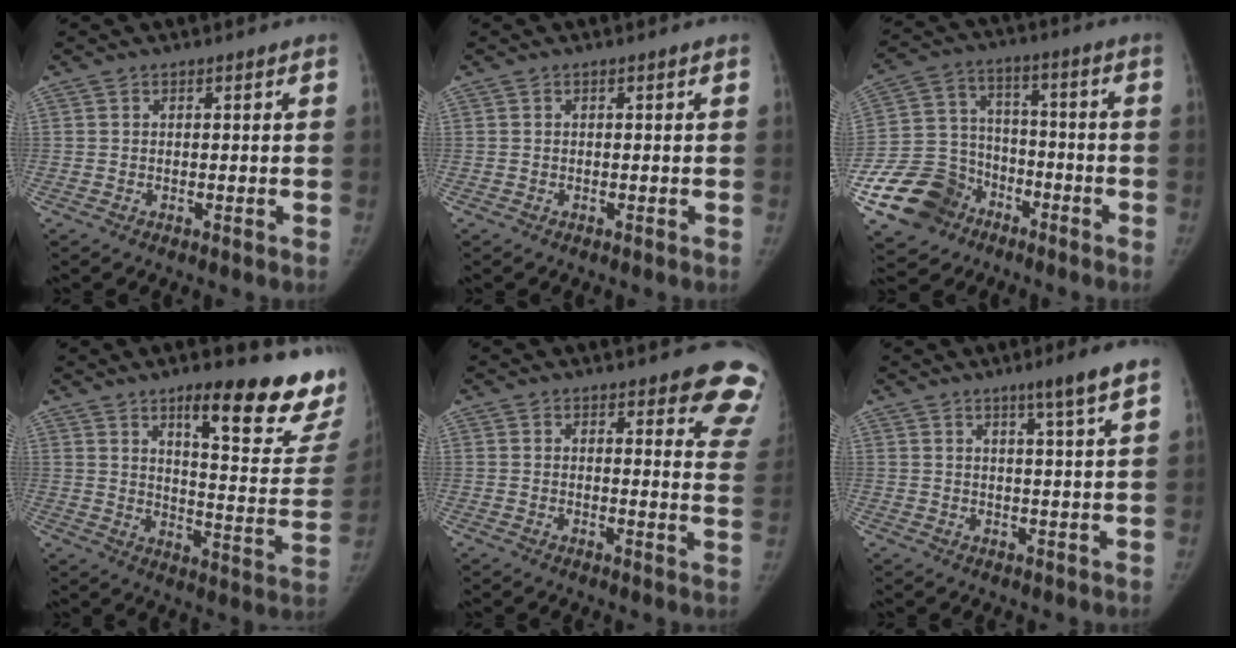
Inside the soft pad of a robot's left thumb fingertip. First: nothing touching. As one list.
[{"total": 0.0}, {"total": 15.0, "force": [-8.1, 11.9, 4.4], "torque": [-0.059, 0.068, -0.139]}, {"total": 22.3, "force": [15.6, 5.1, 15.2], "torque": [-0.159, -0.108, 0.209]}, {"total": 10.6, "force": [8.8, 3.1, 5.1], "torque": [-0.011, -0.054, 0.071]}, {"total": 5.9, "force": [3.7, -0.6, 4.5], "torque": [-0.071, -0.022, 0.057]}]